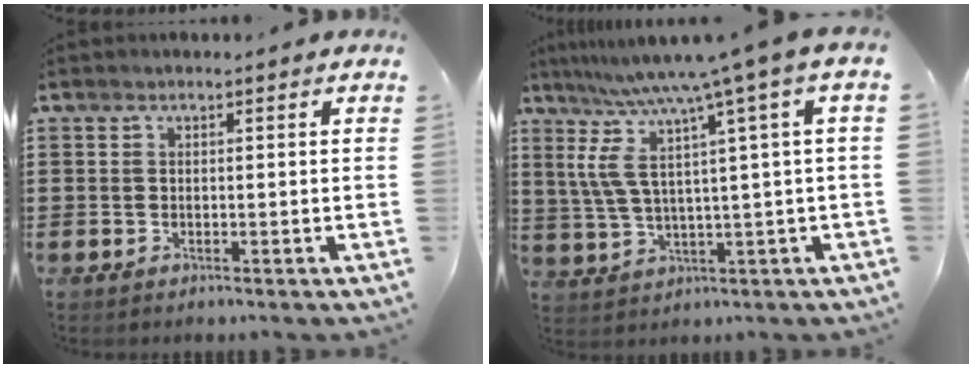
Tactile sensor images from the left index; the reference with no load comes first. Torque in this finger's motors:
{"motor_torque": [1.71, -0.43, 1.05, 0.21]}